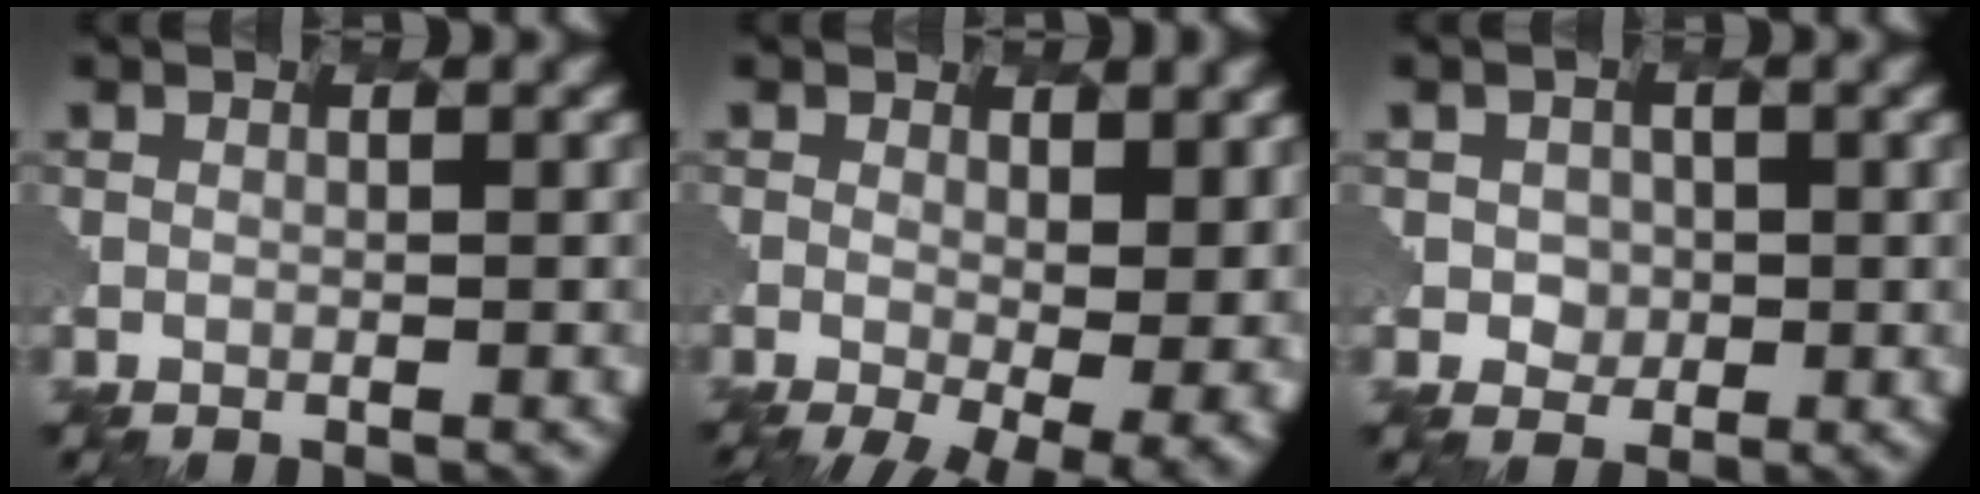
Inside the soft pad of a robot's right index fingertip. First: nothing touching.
{"total": 7.0, "force": [-1.2, 2.8, 6.2], "torque": [-0.072, -0.017, 0.000]}
{"total": 1.5, "force": [-0.1, 1.4, -0.3], "torque": [-0.011, -0.002, -0.004]}